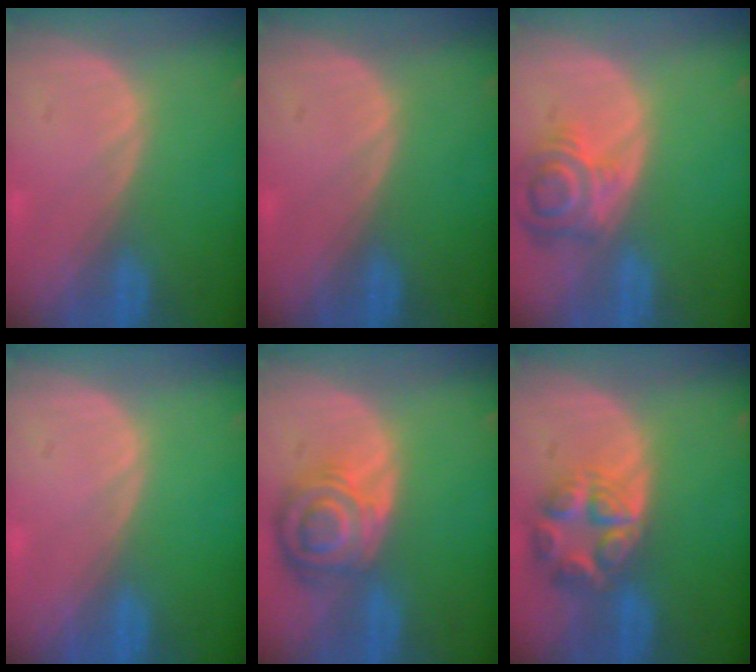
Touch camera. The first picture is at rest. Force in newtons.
{"total": 0.0}
{"total": 6.9, "press": 6.4, "slide": 2.7}
{"total": 0.0}
{"total": 8.4, "press": 7.4, "slide": 3.9}
{"total": 7.7, "press": 6.8, "slide": 3.7}